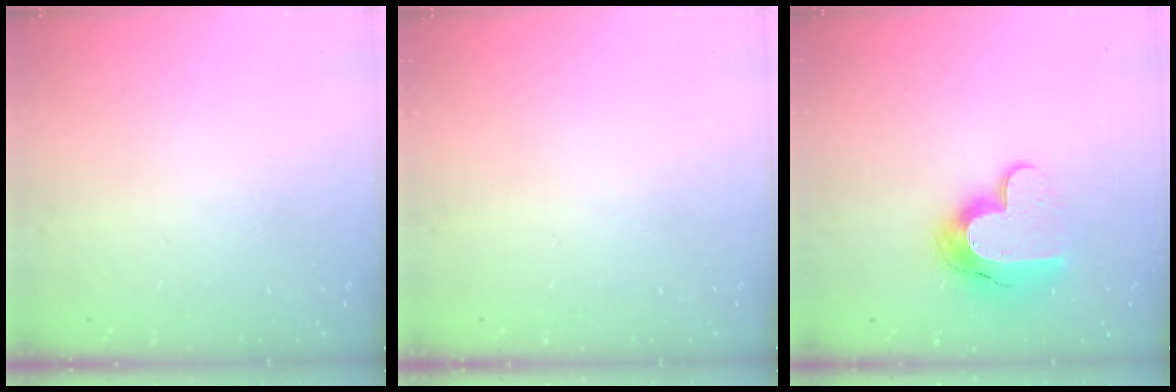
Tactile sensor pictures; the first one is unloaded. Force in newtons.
{"total": 0.0}
{"total": 13.0, "press": 13.0, "slide": 1.0}